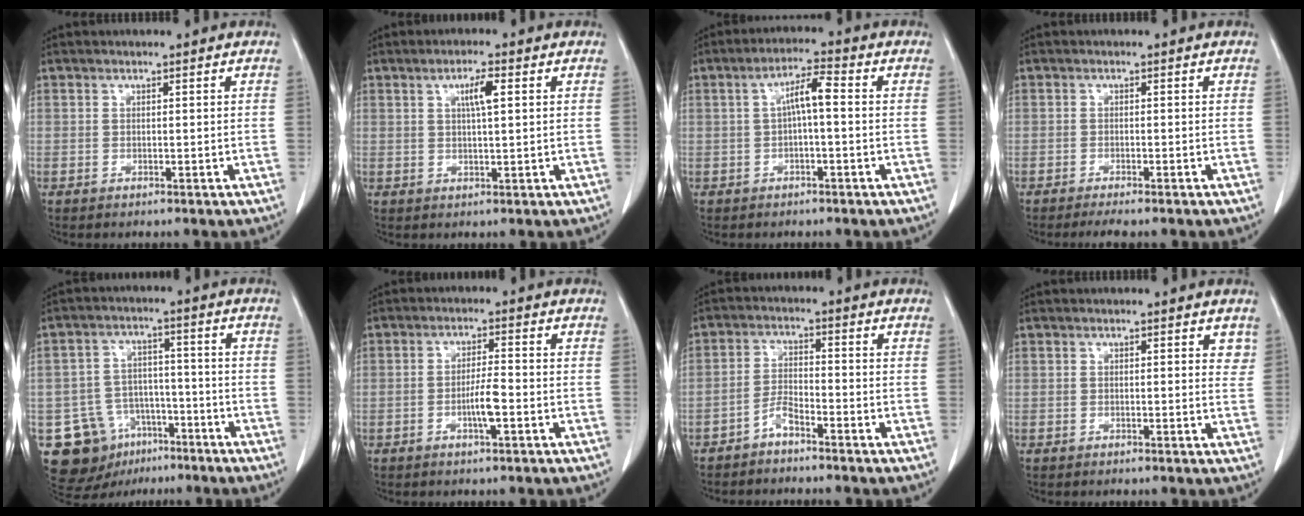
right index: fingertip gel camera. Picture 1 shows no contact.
{"total": 3.6, "force": [1.2, 0.3, 3.3], "torque": [-0.059, 0.001, 0.020]}
{"total": 4.6, "force": [0.2, 0.7, 4.6], "torque": [-0.081, 0.017, 0.002]}
{"total": 3.3, "force": [-2.8, 0.0, 1.7], "torque": [-0.022, -0.006, -0.041]}
{"total": 11.4, "force": [-6.2, 8.7, 3.7], "torque": [-0.063, 0.028, -0.090]}
{"total": 4.0, "force": [-1.3, 0.3, 3.7], "torque": [-0.070, -0.002, -0.025]}
{"total": 3.1, "force": [-2.6, 0.6, 1.5], "torque": [-0.032, 0.004, -0.053]}
{"total": 1.7, "force": [1.2, 0.7, 1.0], "torque": [-0.002, -0.002, 0.009]}